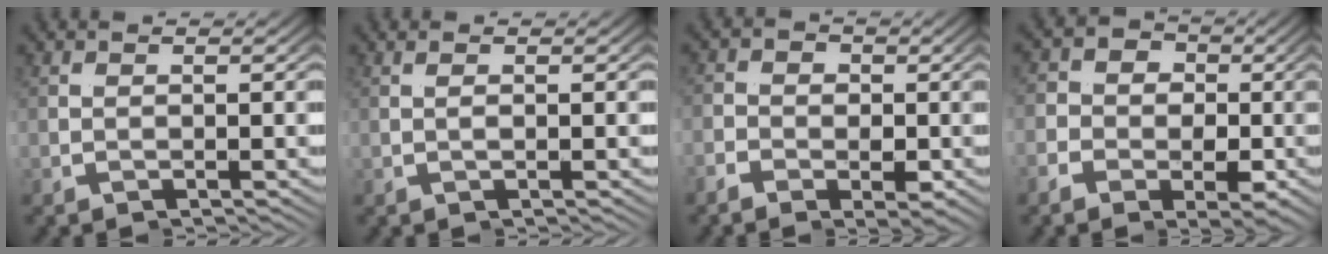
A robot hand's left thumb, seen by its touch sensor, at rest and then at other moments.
{"total": 0.8, "force": [0.2, -0.3, 0.7], "torque": [-0.008, 0.005, -0.001]}
{"total": 2.1, "force": [0.6, 1.7, 0.9], "torque": [-0.011, 0.016, -0.013]}
{"total": 8.2, "force": [2.1, 6.2, 4.9], "torque": [-0.082, 0.030, 0.003]}